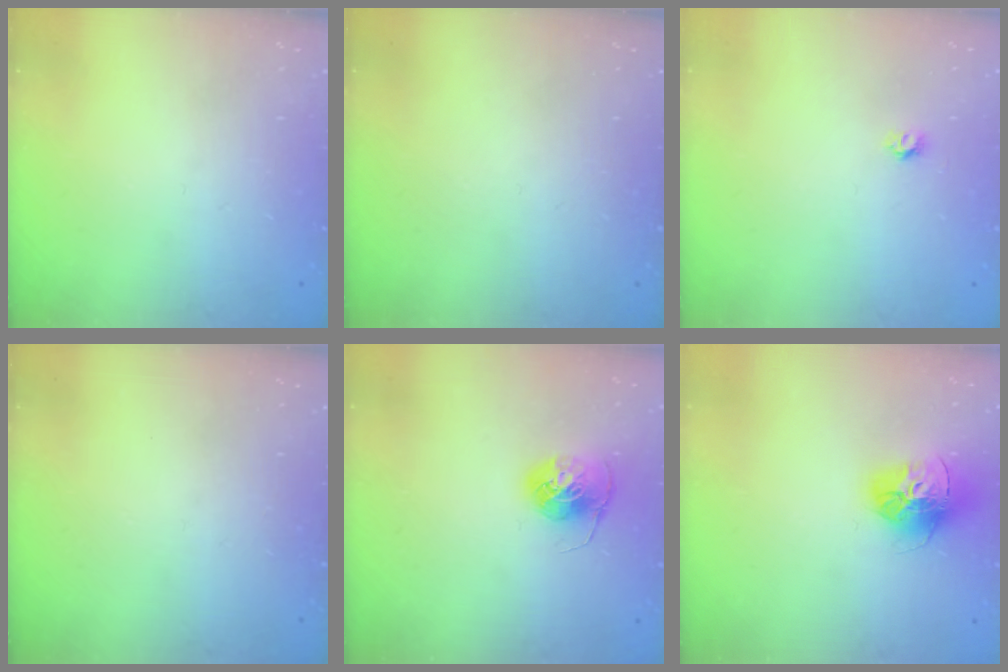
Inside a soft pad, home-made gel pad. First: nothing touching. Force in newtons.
{"total": 0.0}
{"total": 3.2, "press": 3.2, "slide": 0.3}
{"total": 0.0}
{"total": 7.1, "press": 7.1, "slide": 0.5}
{"total": 14.8, "press": 14.8, "slide": 1.6}